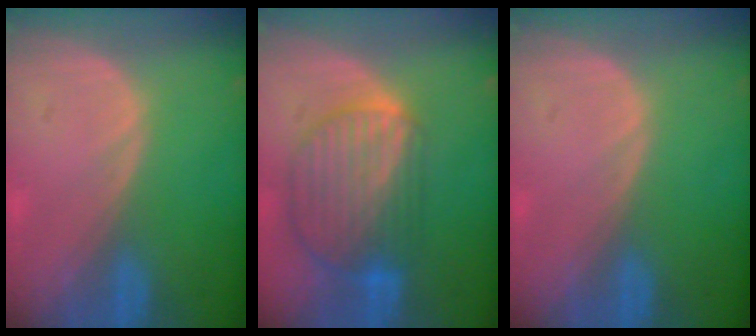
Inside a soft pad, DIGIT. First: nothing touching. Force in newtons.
{"total": 9.7, "press": 8.2, "slide": 5.2}
{"total": 0.0}